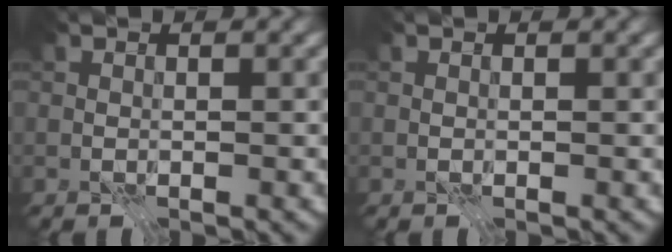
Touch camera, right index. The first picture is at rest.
{"total": 0.0}